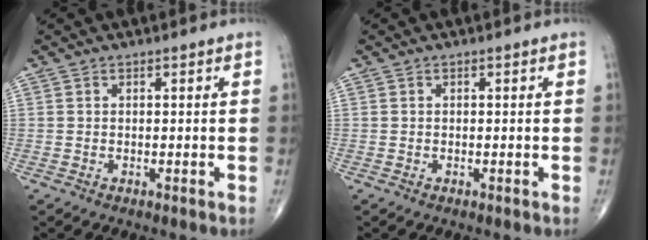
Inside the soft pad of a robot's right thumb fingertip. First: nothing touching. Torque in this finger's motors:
{"motor_torque": [0.06, 0.10, -0.11, -0.09, 0.03]}